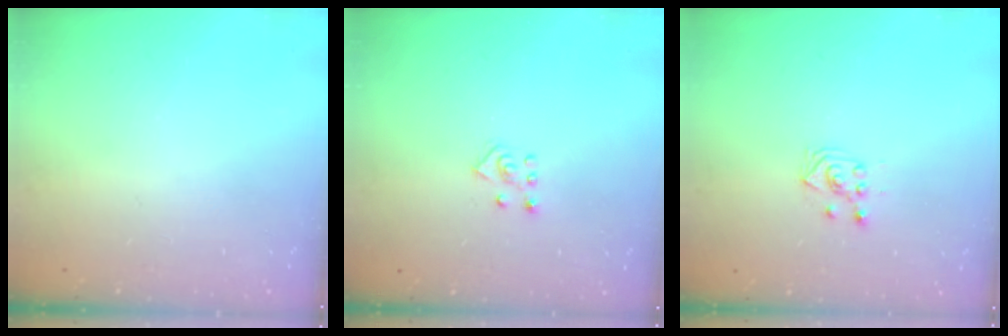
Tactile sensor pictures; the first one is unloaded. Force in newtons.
{"total": 5.0, "press": 4.9, "slide": 0.4}
{"total": 3.4, "press": 3.3, "slide": 0.9}